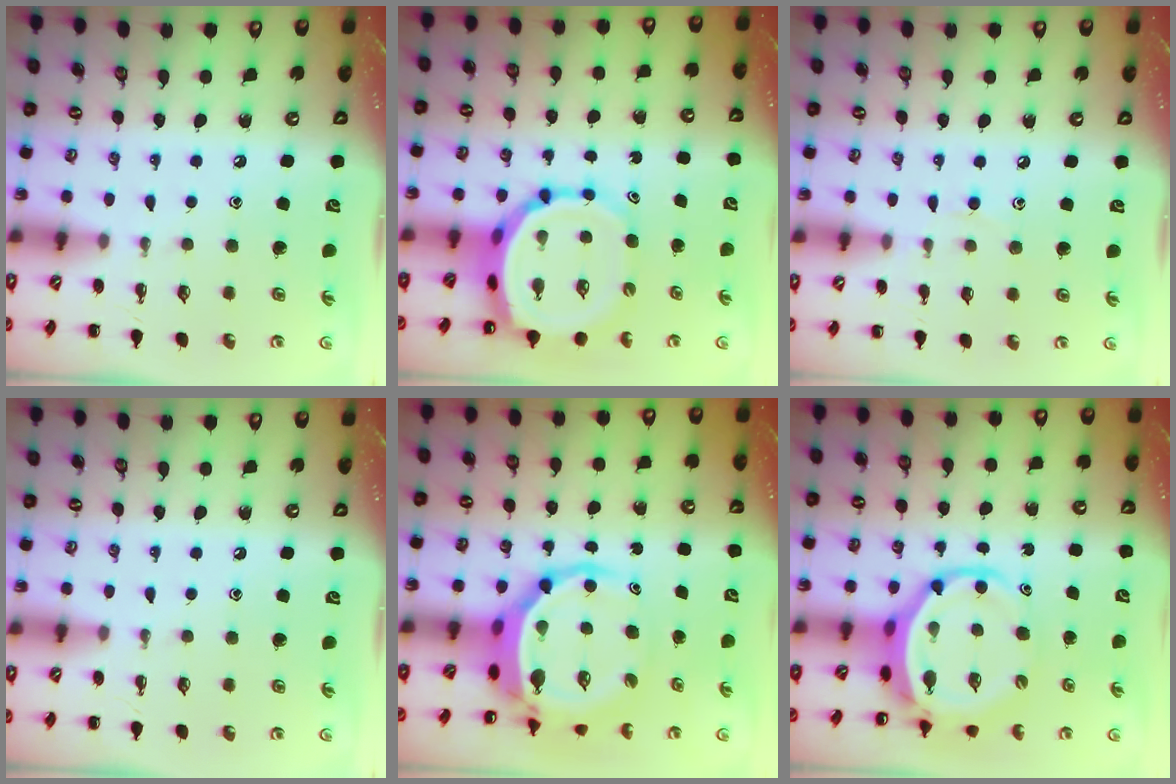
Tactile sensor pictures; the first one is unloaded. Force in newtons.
{"total": 9.2, "press": 8.7, "slide": 3.0}
{"total": 6.4, "press": 6.1, "slide": 2.0}
{"total": 0.0}
{"total": 7.2, "press": 6.9, "slide": 2.2}
{"total": 7.1, "press": 6.7, "slide": 2.1}